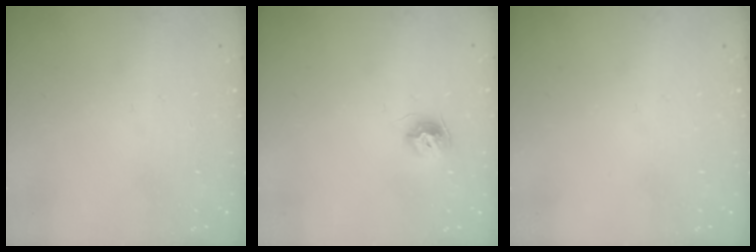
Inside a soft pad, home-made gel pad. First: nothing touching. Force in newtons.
{"total": 8.1, "press": 8.1, "slide": 0.1}
{"total": 0.0}